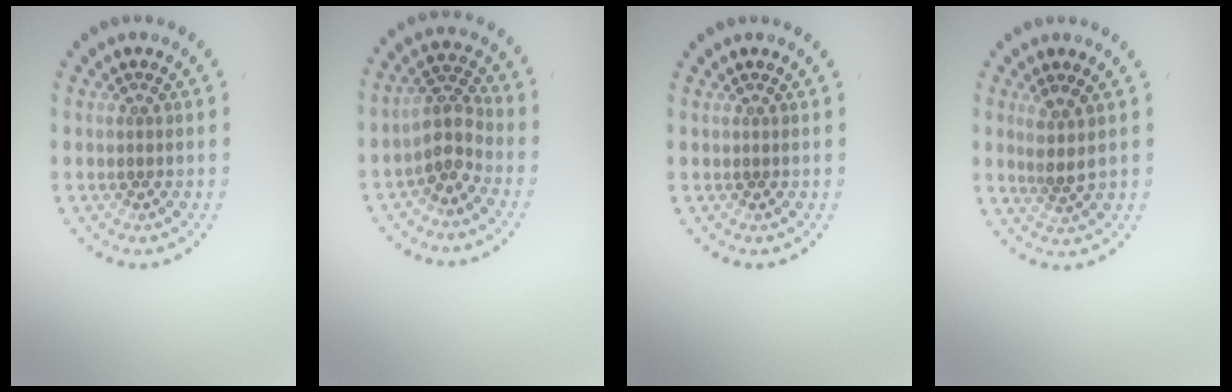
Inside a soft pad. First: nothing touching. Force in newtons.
{"total": 2.9, "press": 2.4, "slide": 1.7}
{"total": 0.0}
{"total": 1.9, "press": 1.6, "slide": 1.2}